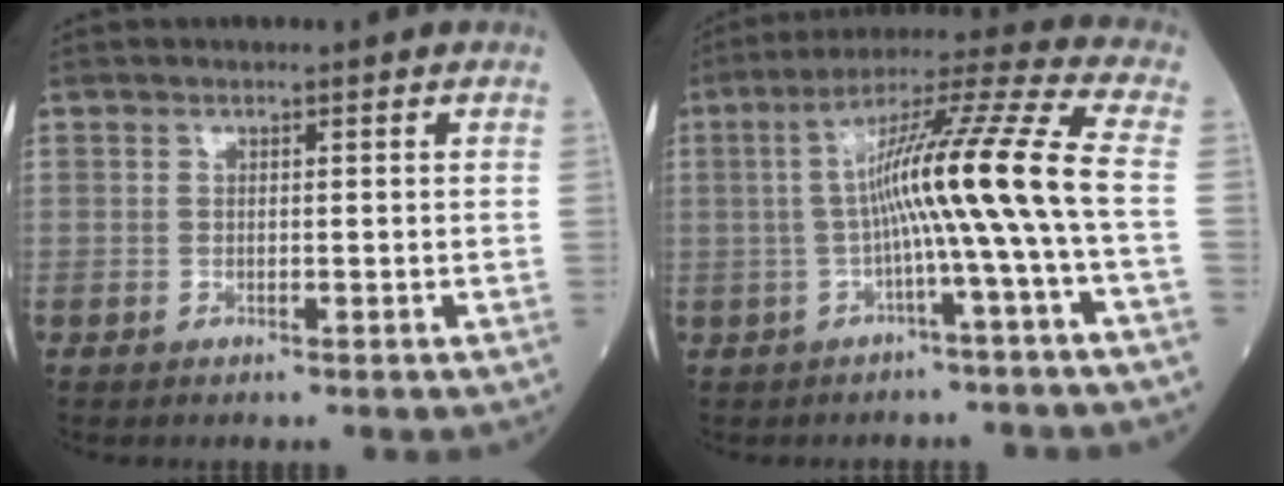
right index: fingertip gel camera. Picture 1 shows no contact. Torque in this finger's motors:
{"motor_torque": [1.51, -0.21, 0.82, 0.21]}